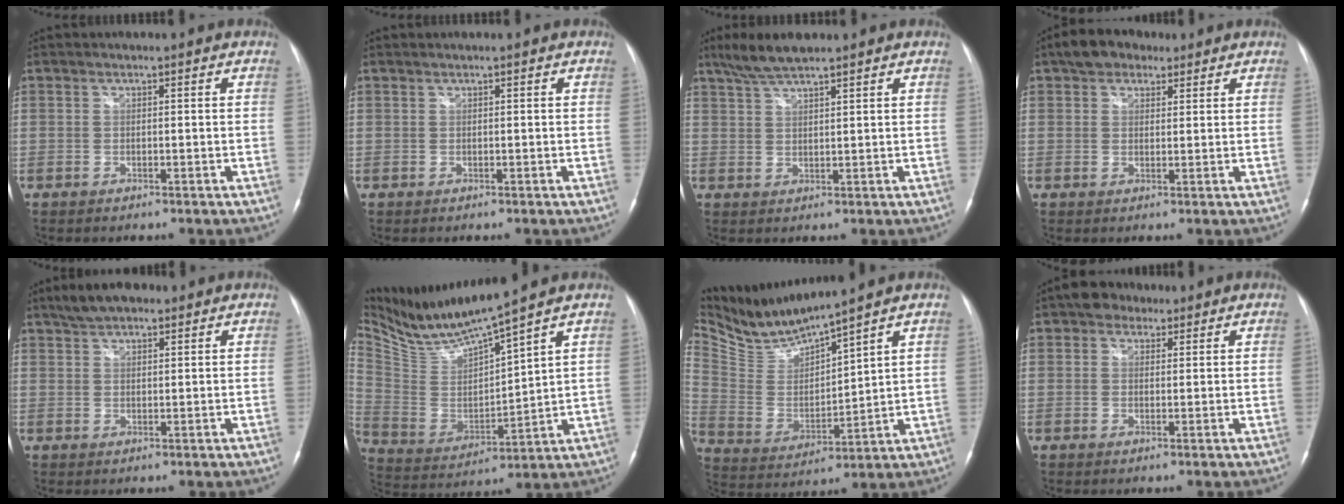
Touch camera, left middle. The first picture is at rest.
{"total": 0.0}
{"total": 5.7, "force": [4.6, 0.6, 3.3], "torque": [-0.071, 0.015, 0.088]}
{"total": 5.7, "force": [3.8, 3.5, 2.5], "torque": [-0.043, 0.023, 0.065]}
{"total": 5.4, "force": [4.0, 2.1, 2.9], "torque": [-0.059, 0.021, 0.073]}
{"total": 12.6, "force": [11.5, -1.3, 4.9], "torque": [-0.109, -0.011, 0.235]}
{"total": 9.9, "force": [9.5, -0.4, 3.1], "torque": [-0.083, -0.009, 0.202]}
{"total": 3.8, "force": [2.4, 2.7, 1.2], "torque": [-0.025, 0.018, 0.038]}